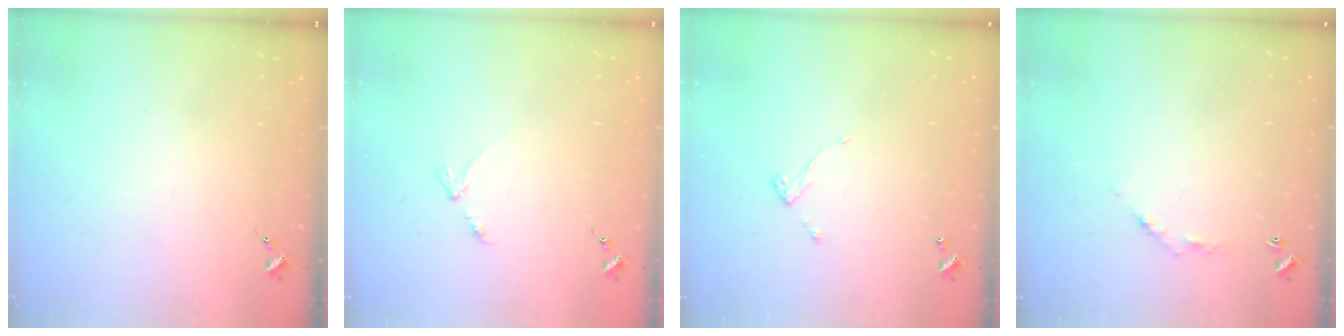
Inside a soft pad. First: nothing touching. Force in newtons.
{"total": 3.2, "press": 3.1, "slide": 0.5}
{"total": 4.5, "press": 4.5, "slide": 0.5}
{"total": 4.1, "press": 4.1, "slide": 0.3}